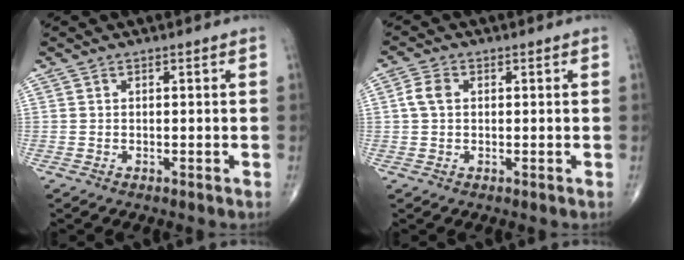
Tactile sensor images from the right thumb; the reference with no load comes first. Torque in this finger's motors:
{"motor_torque": [-0.09, 0.11, 0.26, -0.03, 0.01]}